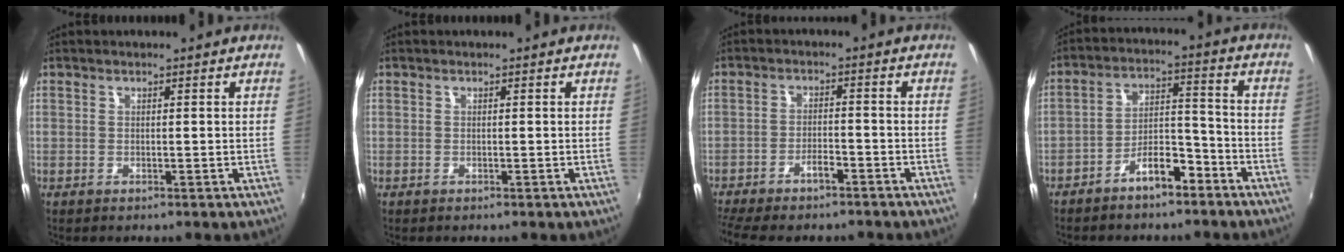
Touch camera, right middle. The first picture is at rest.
{"total": 0.0}
{"total": 7.5, "force": [-6.3, 1.7, 3.7], "torque": [-0.090, -0.009, -0.104]}
{"total": 7.6, "force": [-5.6, 3.0, 4.2], "torque": [-0.076, 0.032, -0.085]}